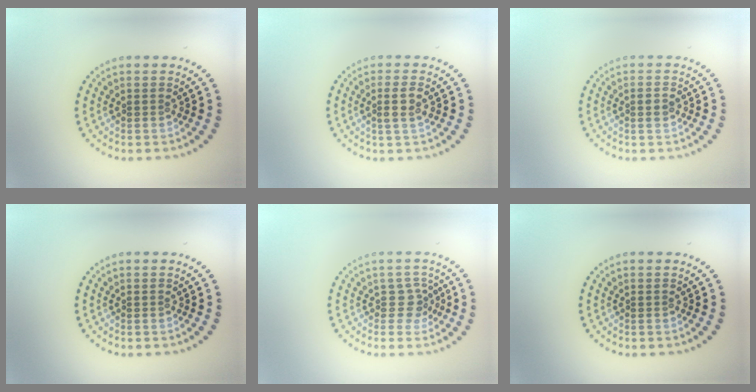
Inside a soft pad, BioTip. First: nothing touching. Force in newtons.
{"total": 1.9, "press": 1.7, "slide": 0.7}
{"total": 1.2, "press": 1.1, "slide": 0.4}
{"total": 0.0}
{"total": 1.9, "press": 1.4, "slide": 1.2}
{"total": 0.0}